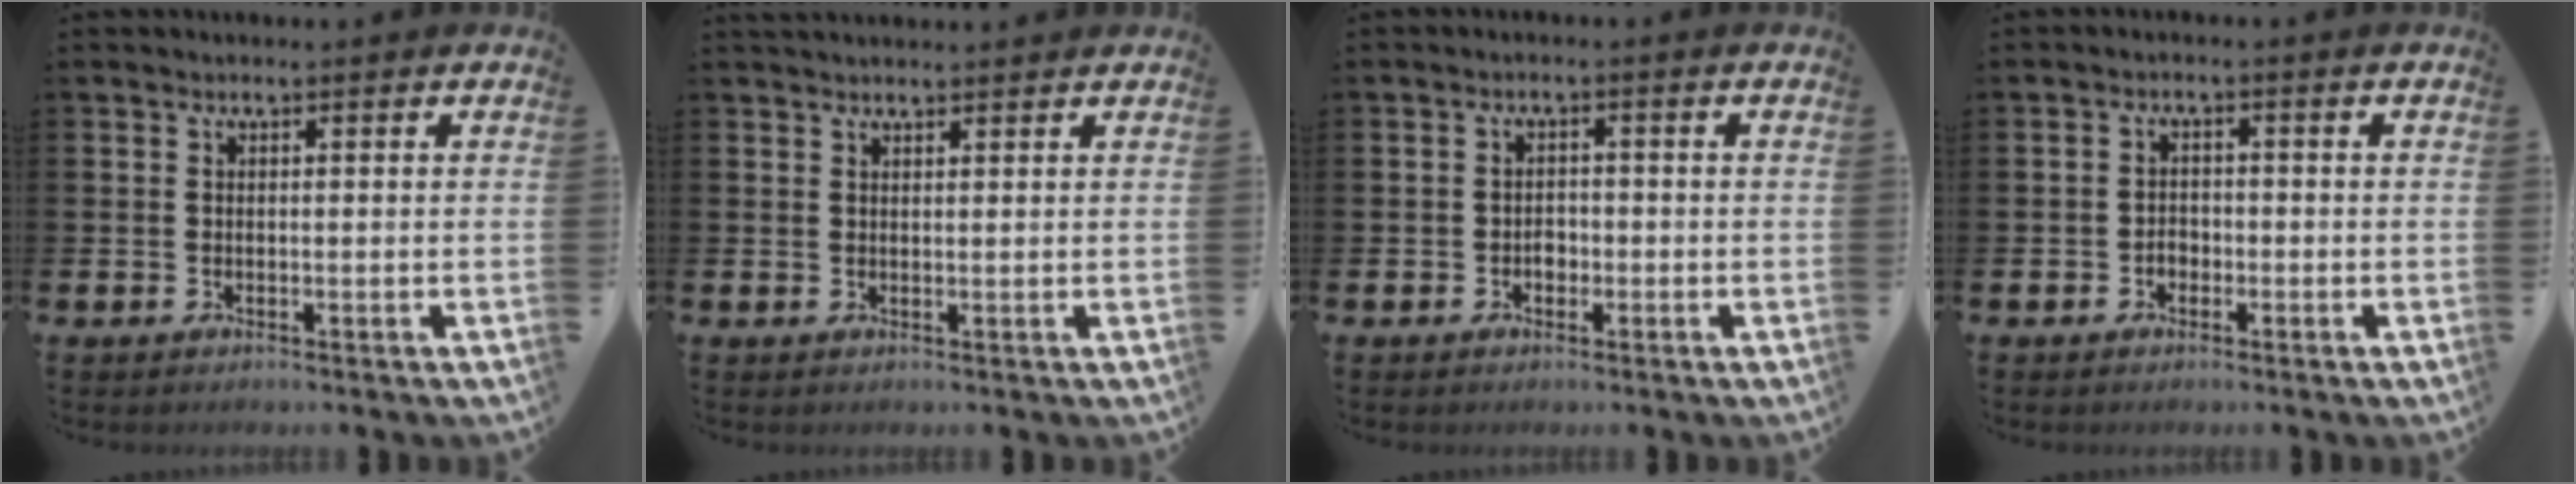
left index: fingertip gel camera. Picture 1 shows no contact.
{"total": 1.2, "force": [1.2, 0.2, 0.1], "torque": [0.006, -0.004, 0.019]}
{"total": 1.6, "force": [-0.6, 1.3, 0.7], "torque": [-0.012, 0.001, -0.014]}
{"total": 1.7, "force": [-0.7, 1.4, 0.6], "torque": [-0.011, 0.001, -0.016]}